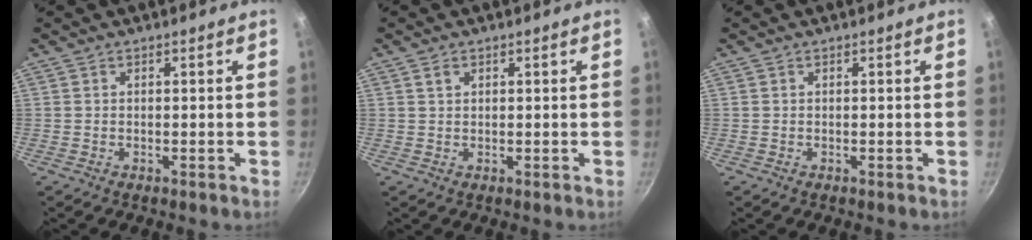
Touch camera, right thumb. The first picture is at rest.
{"total": 1.2, "force": [0.7, 0.7, 0.7], "torque": [-0.011, -0.001, 0.012]}
{"total": 0.0}